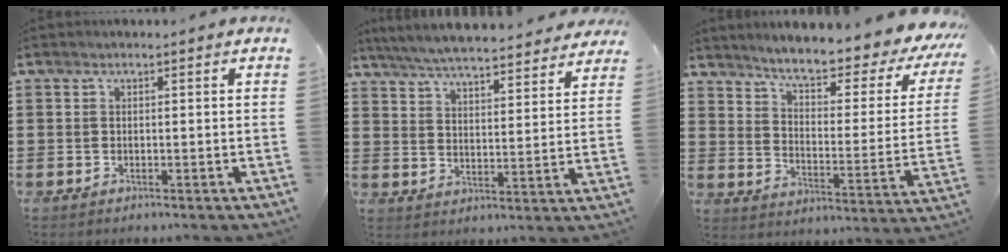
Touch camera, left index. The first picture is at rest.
{"total": 6.1, "force": [5.9, -0.1, 1.5], "torque": [-0.055, -0.037, 0.103]}
{"total": 6.4, "force": [5.3, 0.2, 3.5], "torque": [-0.083, -0.043, 0.081]}